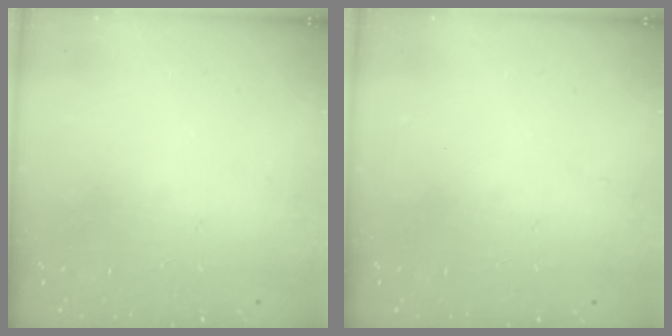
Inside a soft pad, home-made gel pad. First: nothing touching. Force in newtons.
{"total": 0.0}